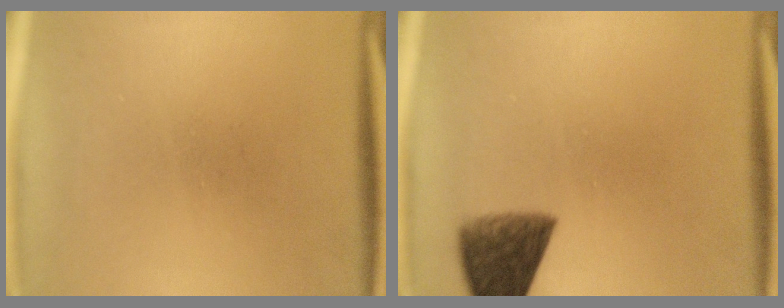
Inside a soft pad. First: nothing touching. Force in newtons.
{"total": 7.9}